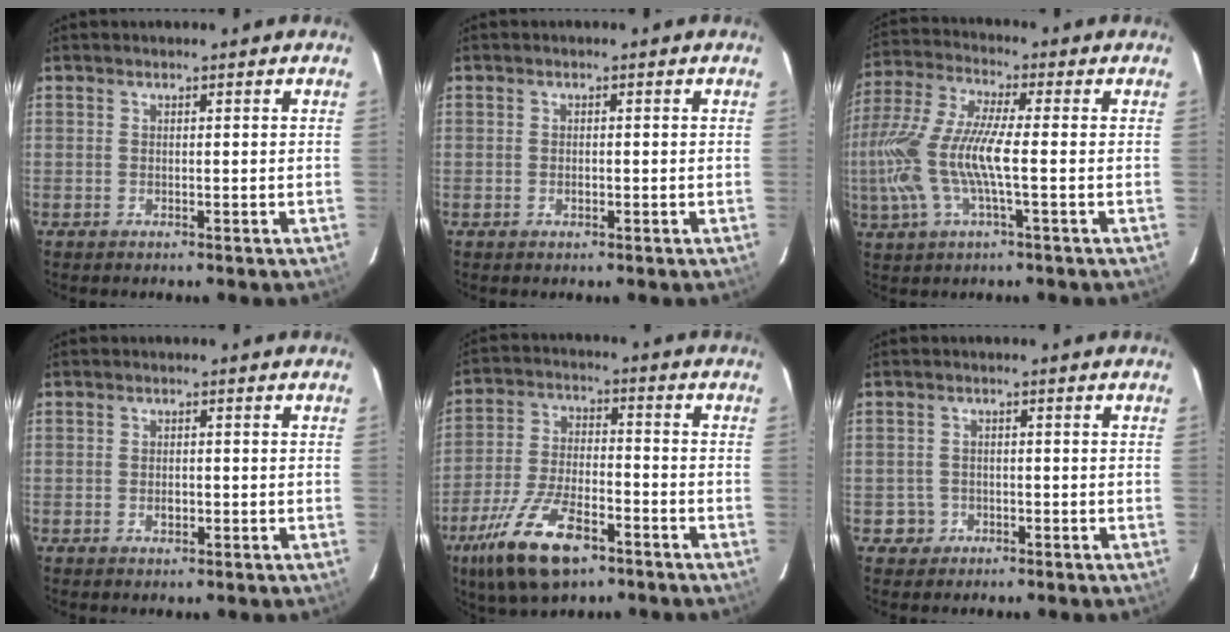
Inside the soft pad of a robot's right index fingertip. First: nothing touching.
{"total": 1.1, "force": [-0.4, 0.9, 0.7], "torque": [-0.011, 0.002, -0.006]}
{"total": 16.0, "force": [-2.5, 3.5, 15.4], "torque": [-0.314, -0.006, -0.052]}
{"total": 1.8, "force": [-0.6, 1.3, 1.1], "torque": [-0.020, 0.003, -0.010]}
{"total": 15.4, "force": [-9.2, 6.1, 10.7], "torque": [-0.231, -0.026, -0.168]}
{"total": 3.0, "force": [-1.0, 2.8, 0.0], "torque": [-0.002, 0.016, -0.014]}